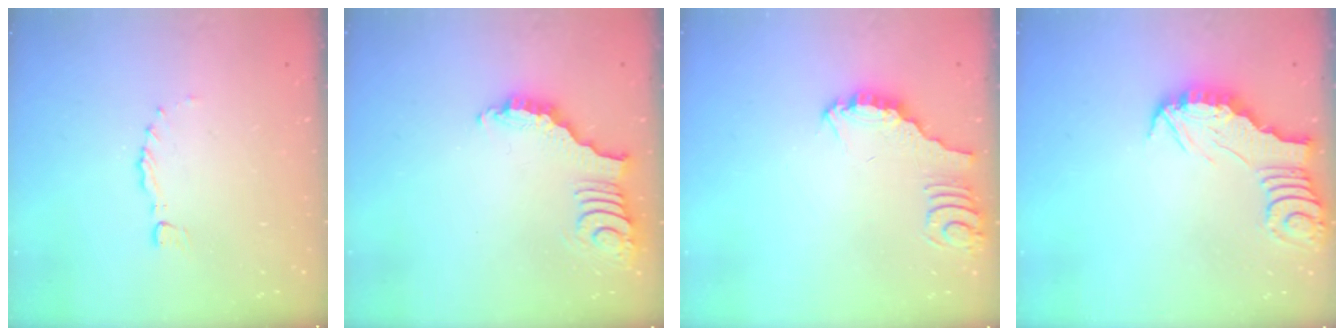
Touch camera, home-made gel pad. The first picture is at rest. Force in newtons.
{"total": 3.4, "press": 3.4, "slide": 0.3}
{"total": 3.0, "press": 3.0, "slide": 0.2}
{"total": 2.7, "press": 2.7, "slide": 0.2}